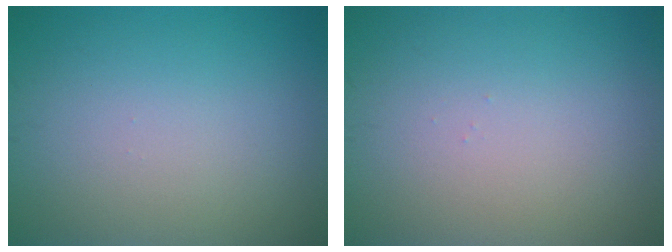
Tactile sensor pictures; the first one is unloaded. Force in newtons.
{"total": 0.0}